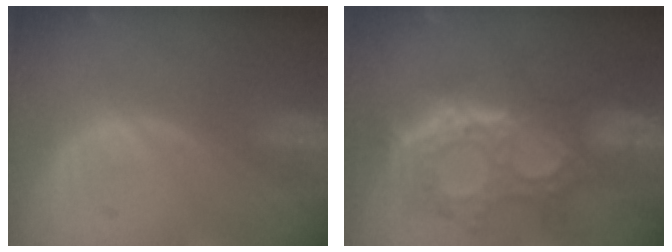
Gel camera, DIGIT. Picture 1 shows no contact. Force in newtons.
{"total": 11.9, "press": 10.6, "slide": 5.4}